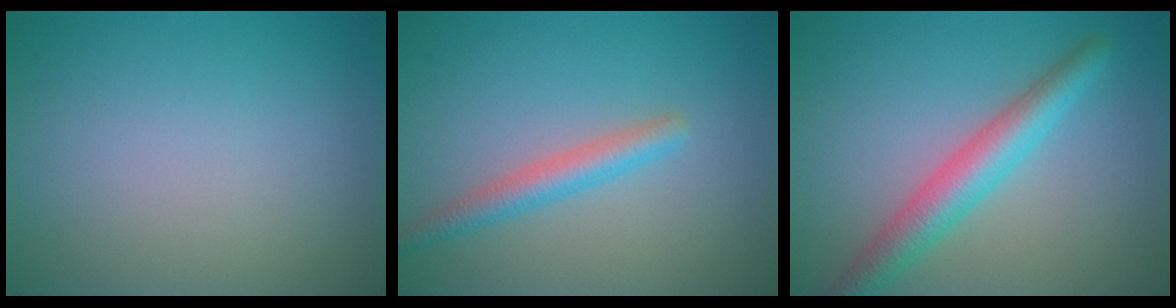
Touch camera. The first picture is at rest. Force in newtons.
{"total": 2.5, "press": 2.5, "slide": 0.1}
{"total": 4.5, "press": 4.5, "slide": 0.1}